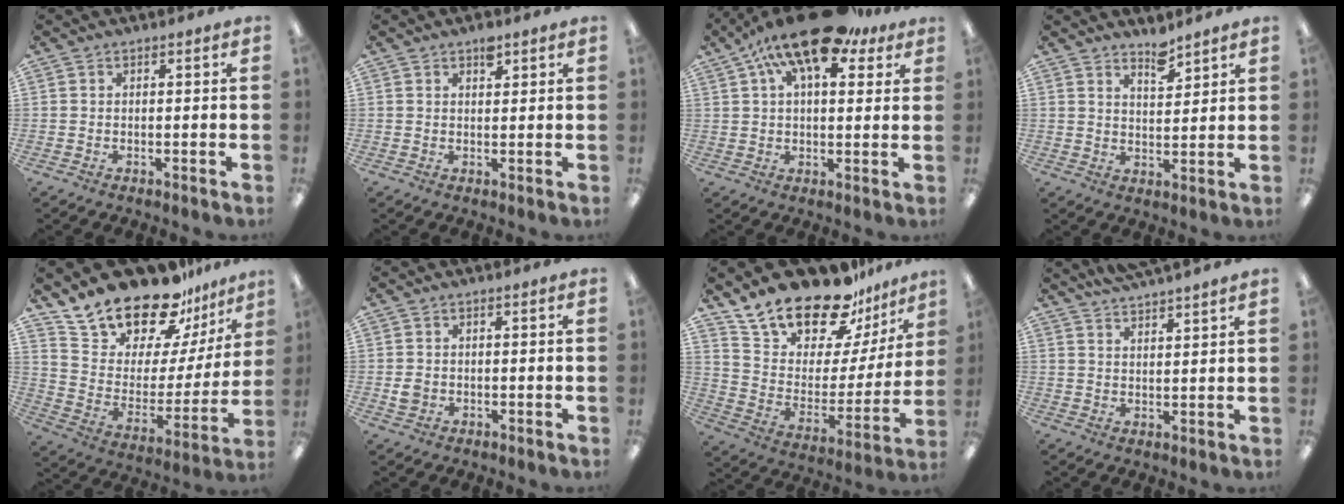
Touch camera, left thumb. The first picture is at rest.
{"total": 2.7, "force": [1.9, 1.3, 1.5], "torque": [-0.008, -0.009, 0.029]}
{"total": 16.8, "force": [9.2, 7.3, 11.9], "torque": [-0.189, -0.031, 0.154]}
{"total": 5.1, "force": [4.5, 1.5, 1.7], "torque": [-0.012, -0.037, 0.077]}
{"total": 21.5, "force": [18.7, 8.2, 6.7], "torque": [-0.120, -0.148, 0.335]}
{"total": 2.3, "force": [0.1, 1.9, 1.3], "torque": [-0.018, 0.001, -0.001]}
{"total": 21.5, "force": [18.2, 8.5, 7.8], "torque": [-0.138, -0.136, 0.324]}
{"total": 4.1, "force": [4.0, -0.6, 0.5], "torque": [-0.019, -0.024, 0.074]}